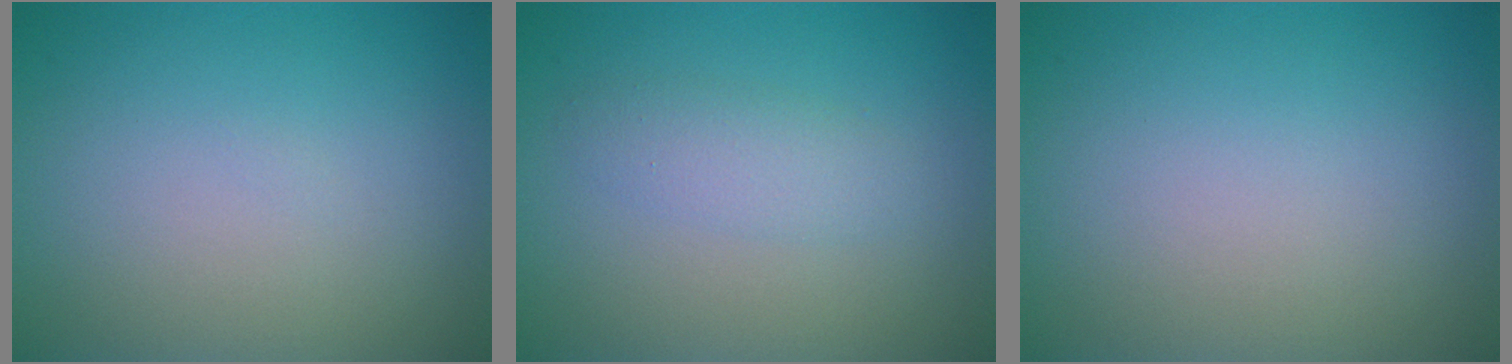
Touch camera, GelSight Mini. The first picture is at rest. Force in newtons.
{"total": 1.9, "press": 1.9, "slide": 0.1}
{"total": 0.0}